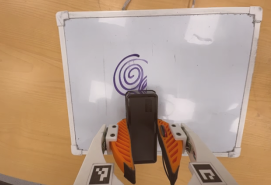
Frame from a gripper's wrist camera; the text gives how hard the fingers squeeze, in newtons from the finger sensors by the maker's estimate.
{"total": 6.5, "left": 5.6, "right": 7.4}